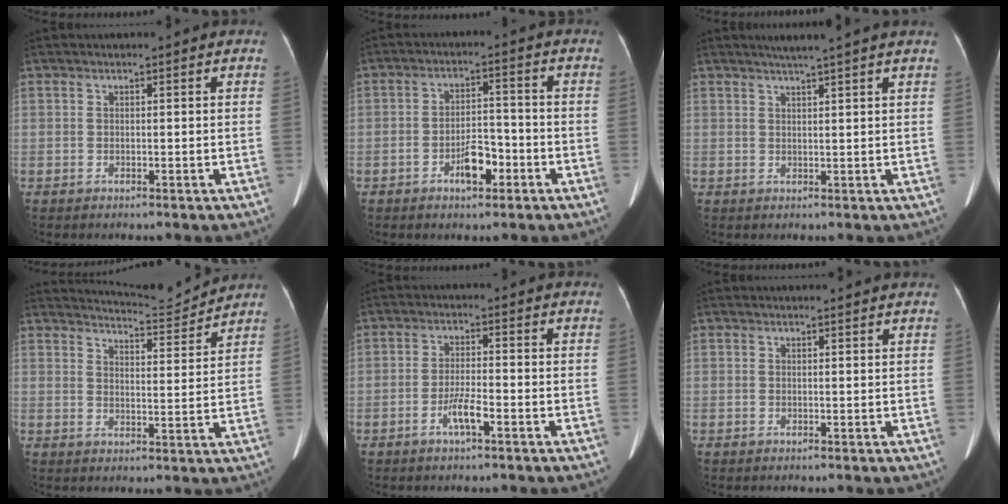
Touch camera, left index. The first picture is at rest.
{"total": 5.3, "force": [-2.8, 2.1, 4.0], "torque": [-0.072, 0.009, -0.044]}
{"total": 4.1, "force": [3.3, -1.0, 2.1], "torque": [-0.029, 0.009, 0.048]}
{"total": 6.7, "force": [6.6, -1.1, -0.4], "torque": [-0.012, -0.013, 0.102]}
{"total": 3.7, "force": [-2.0, 0.3, 3.1], "torque": [-0.062, -0.001, -0.040]}
{"total": 1.6, "force": [1.6, 0.0, 0.3], "torque": [-0.012, 0.007, 0.016]}